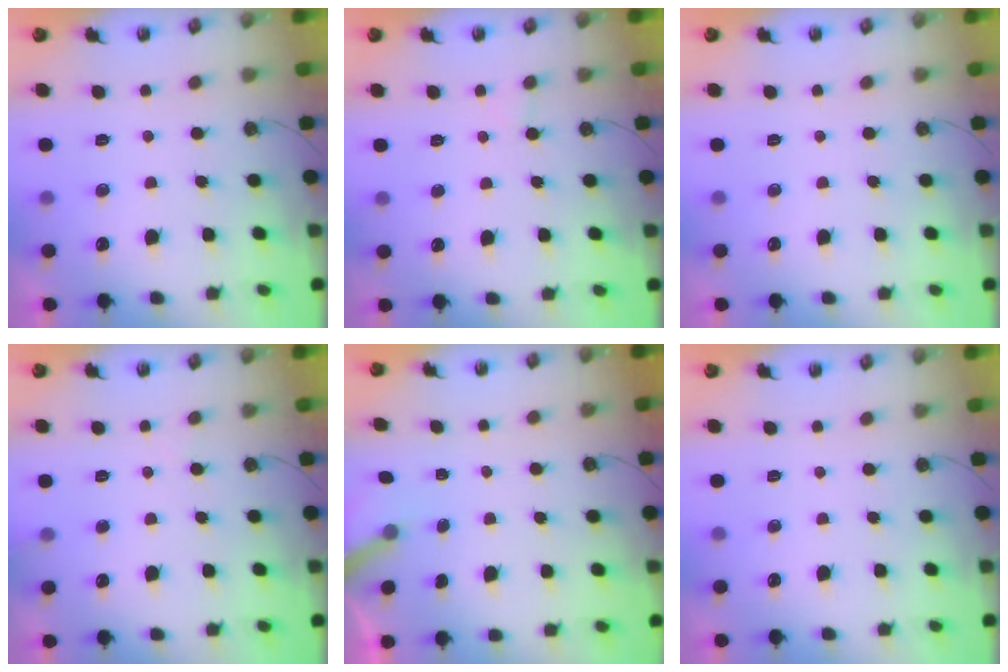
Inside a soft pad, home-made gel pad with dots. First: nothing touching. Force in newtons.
{"total": 2.9, "press": 2.9, "slide": 0.2}
{"total": 0.0}
{"total": 4.3, "press": 4.3, "slide": 0.3}
{"total": 3.6, "press": 3.6, "slide": 0.2}
{"total": 0.0}